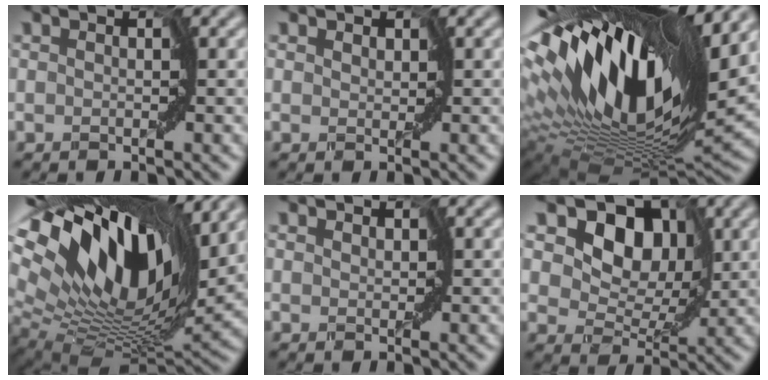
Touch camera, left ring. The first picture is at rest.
{"total": 1.2, "force": [0.6, 0.9, 0.5], "torque": [-0.004, 0.004, 0.001]}
{"total": 18.2, "force": [7.8, 6.9, 15.0], "torque": [-0.287, 0.027, 0.126]}
{"total": 17.2, "force": [9.1, 7.5, 12.4], "torque": [-0.240, 0.028, 0.161]}
{"total": 0.9, "force": [0.4, 0.7, 0.3], "torque": [-0.003, 0.001, 0.001]}
{"total": 11.0, "force": [5.4, 7.3, 6.3], "torque": [-0.086, 0.024, 0.069]}